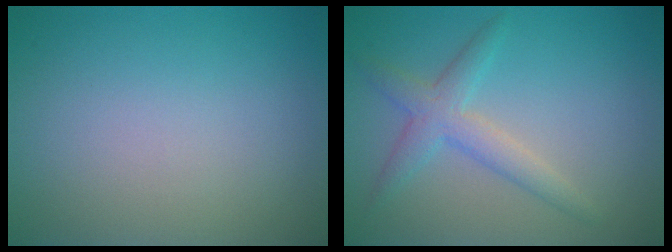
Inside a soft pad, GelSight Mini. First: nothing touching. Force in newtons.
{"total": 3.0, "press": 3.0, "slide": 0.1}